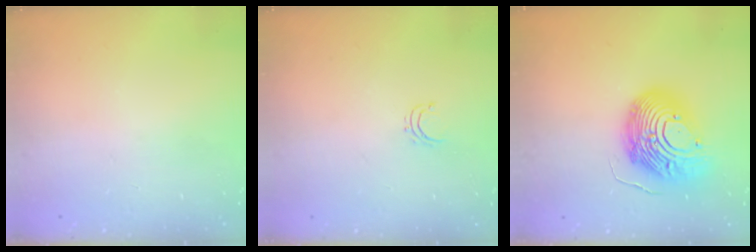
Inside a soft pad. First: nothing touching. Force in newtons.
{"total": 3.6, "press": 3.6, "slide": 0.3}
{"total": 21.5, "press": 21.4, "slide": 2.2}